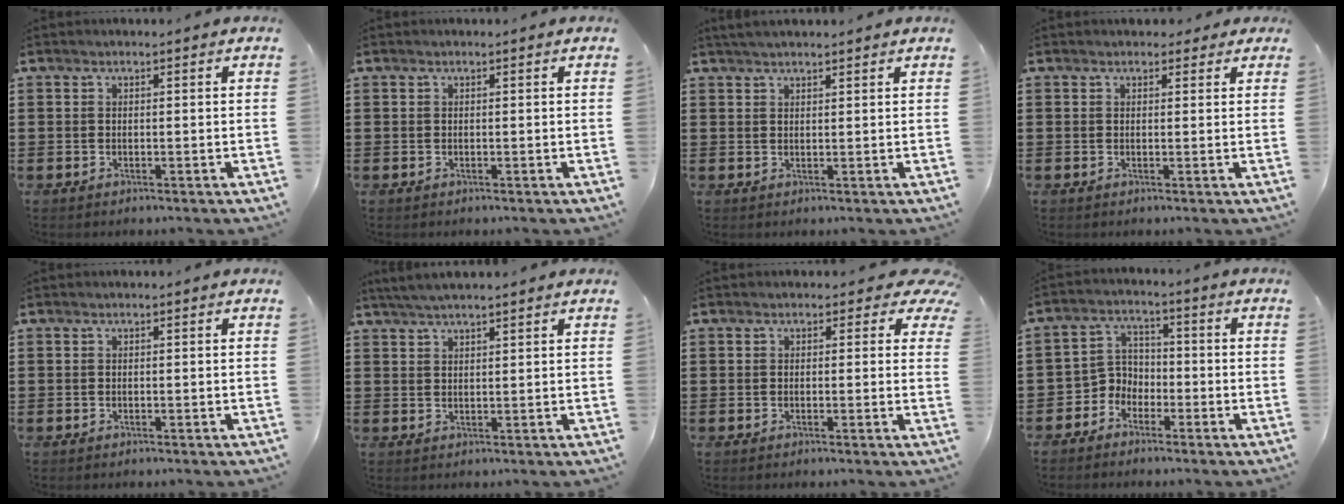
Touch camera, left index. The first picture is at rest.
{"total": 0.0}
{"total": 1.8, "force": [1.6, 0.2, 0.6], "torque": [-0.014, 0.003, 0.031]}
{"total": 1.5, "force": [1.1, 1.0, 0.3], "torque": [-0.002, 0.005, 0.018]}
{"total": 0.0}
{"total": 2.7, "force": [2.4, 0.1, 1.2], "torque": [-0.028, 0.004, 0.045]}
{"total": 2.3, "force": [1.1, 1.4, 1.4], "torque": [-0.012, -0.002, 0.012]}
{"total": 4.5, "force": [-3.3, 3.0, 0.5], "torque": [-0.029, 0.003, -0.074]}